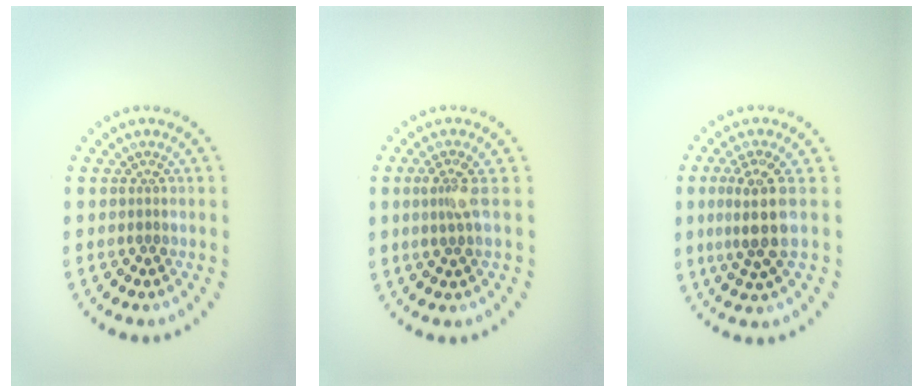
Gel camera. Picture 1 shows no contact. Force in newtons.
{"total": 2.0, "press": 1.5, "slide": 1.3}
{"total": 3.8, "press": 3.1, "slide": 2.1}